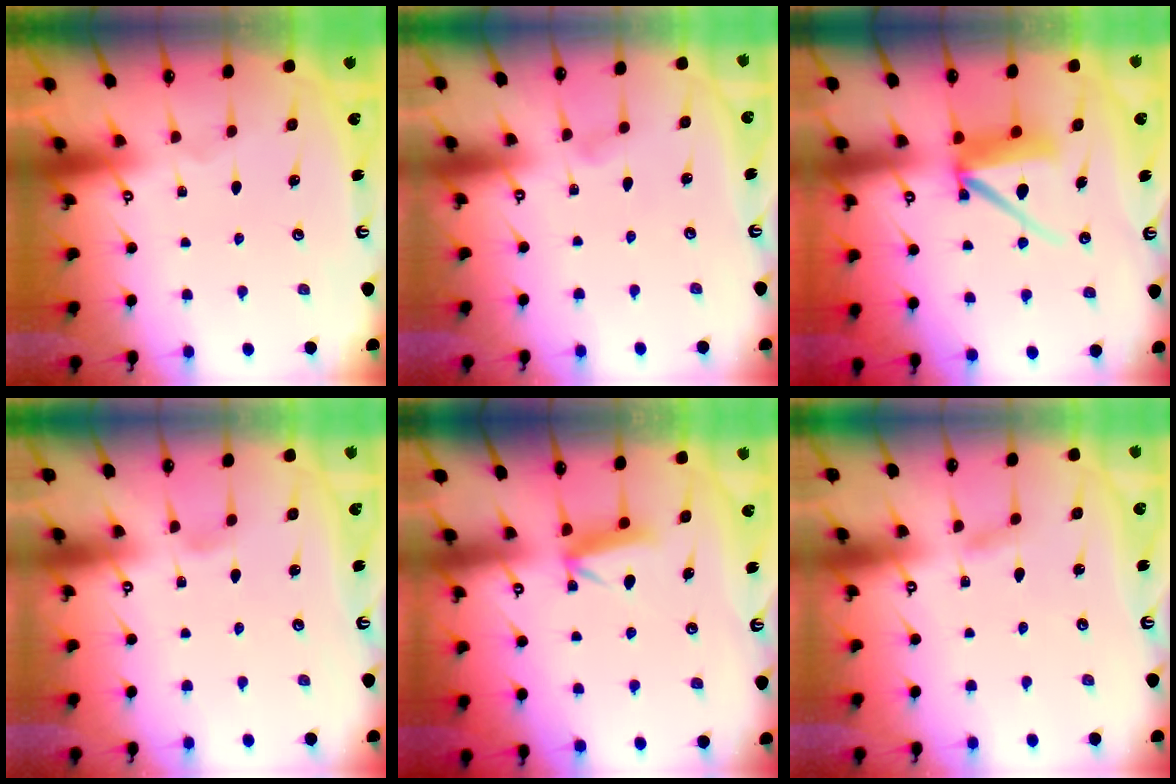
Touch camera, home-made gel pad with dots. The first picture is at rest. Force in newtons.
{"total": 2.8, "press": 2.8, "slide": 0.3}
{"total": 8.6, "press": 8.5, "slide": 1.1}
{"total": 2.1, "press": 2.1, "slide": 0.2}
{"total": 6.7, "press": 6.7, "slide": 0.7}
{"total": 2.4, "press": 2.4, "slide": 0.3}